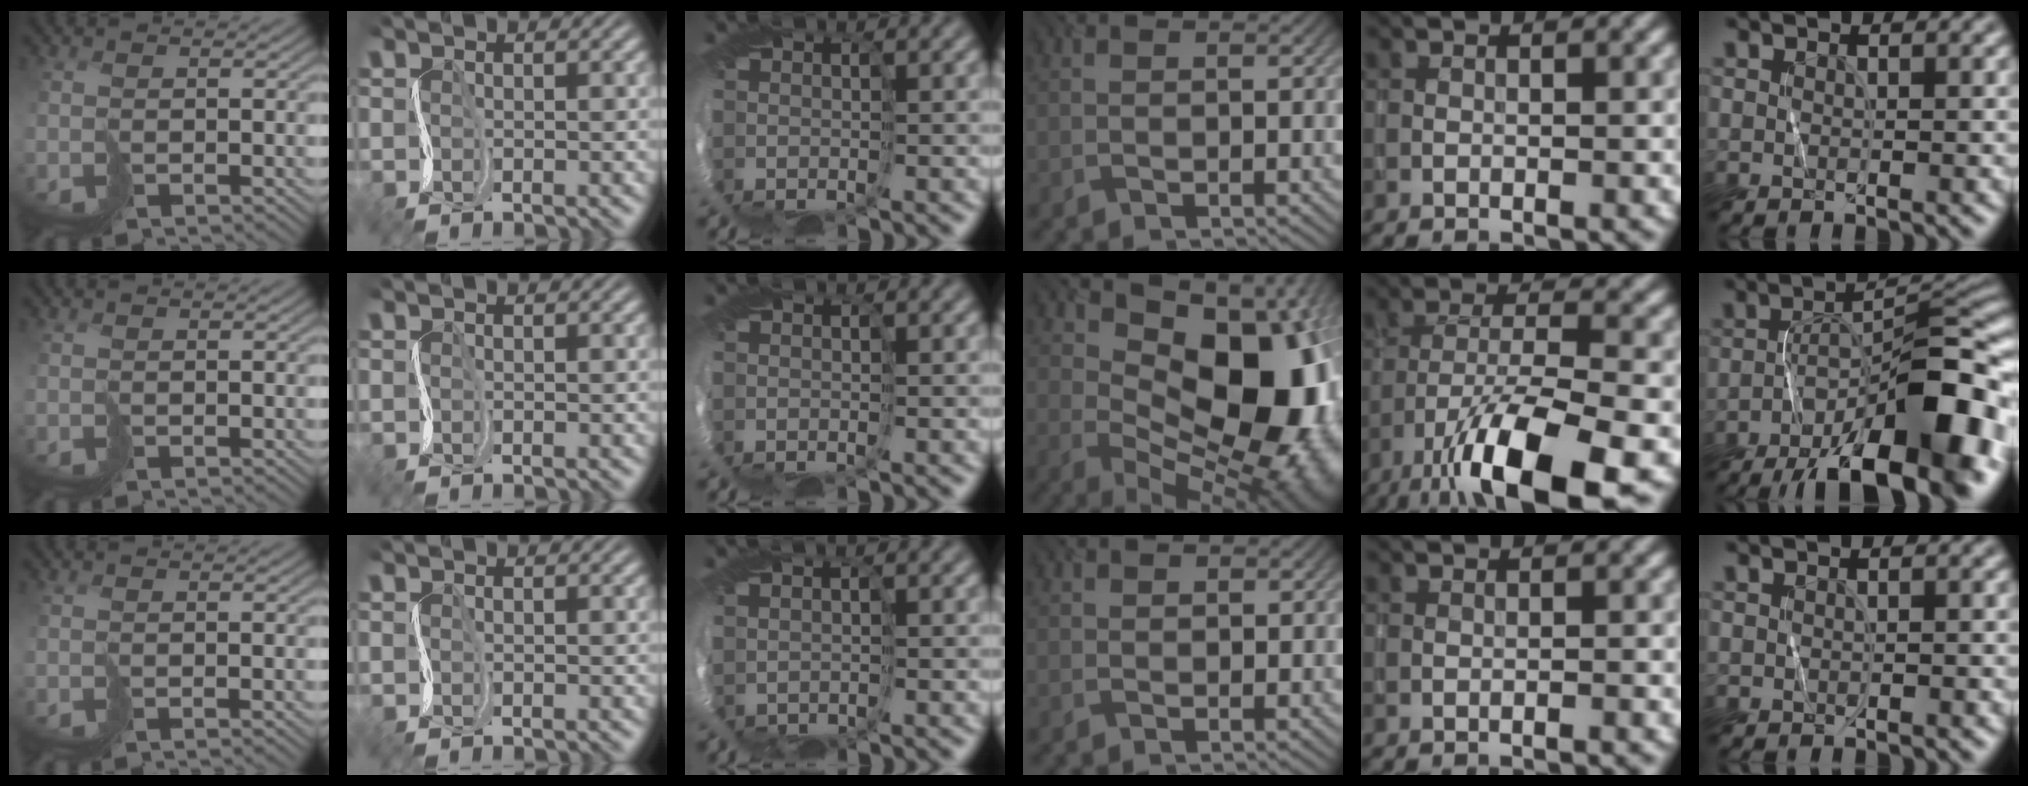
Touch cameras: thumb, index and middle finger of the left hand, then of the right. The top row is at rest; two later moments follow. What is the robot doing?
{"motion": "cut", "object": "wrapping paper"}